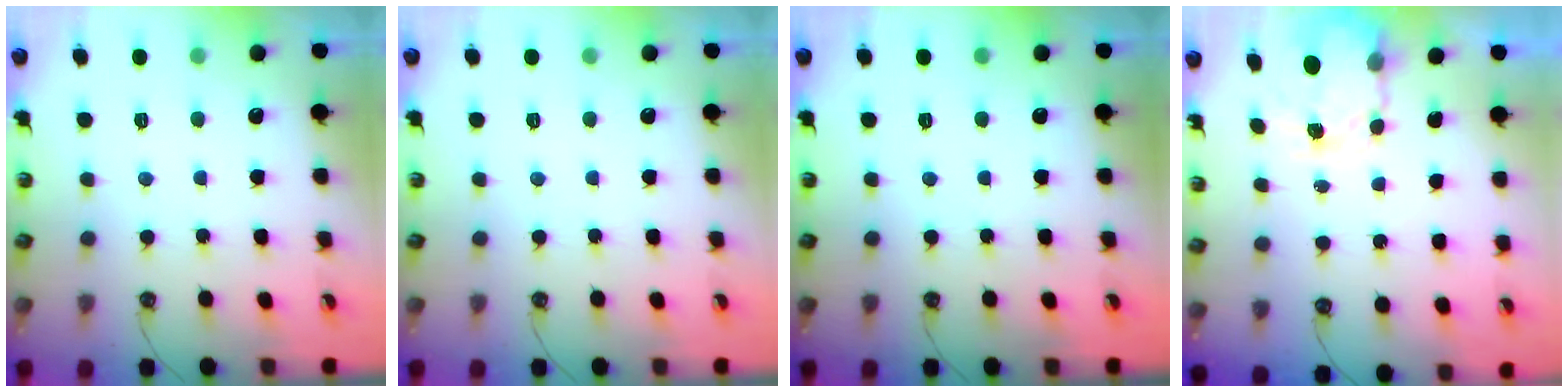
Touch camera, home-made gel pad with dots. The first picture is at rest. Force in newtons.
{"total": 0.0}
{"total": 0.0}
{"total": 4.3, "press": 4.3, "slide": 0.3}